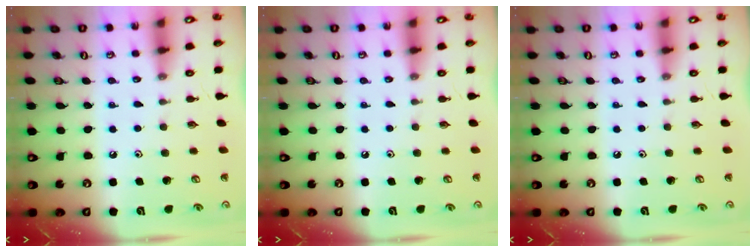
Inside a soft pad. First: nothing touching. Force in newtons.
{"total": 0.0}
{"total": 0.0}